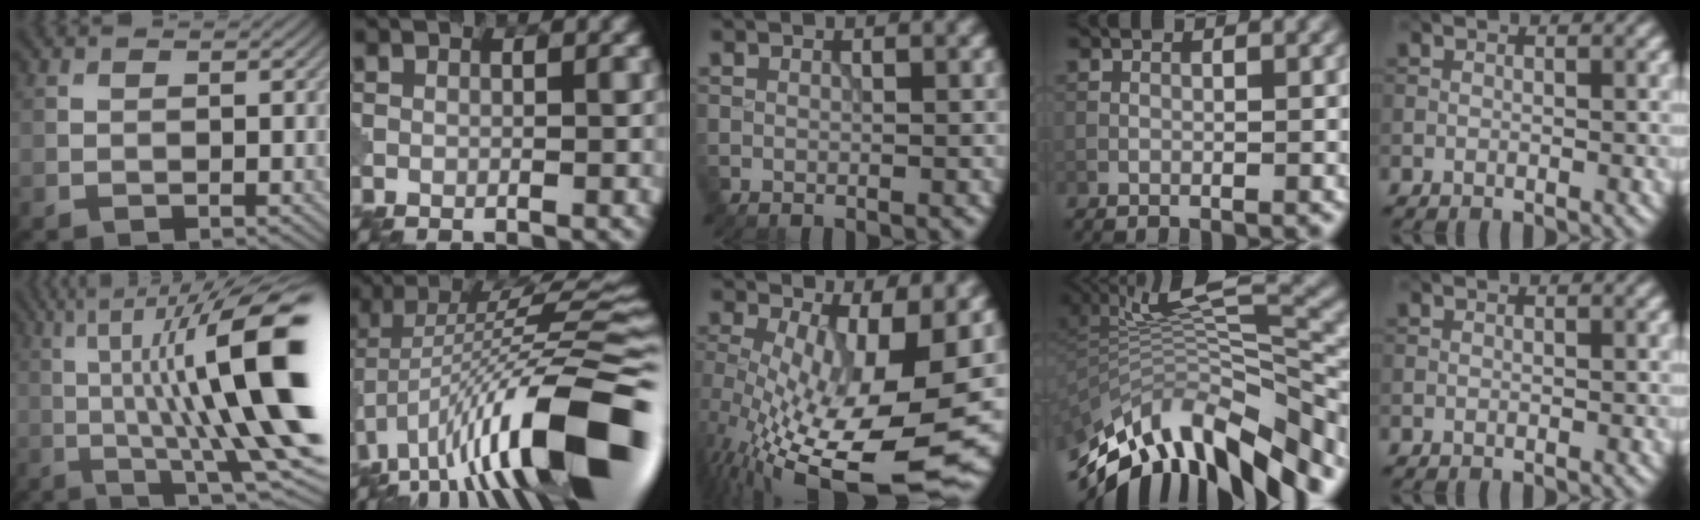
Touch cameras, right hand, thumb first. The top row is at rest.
{"thumb": {"total": 18.6, "force": [2.1, 4.7, 17.9], "torque": [-0.269, 0.034, 0.048]}, "index": {"total": 16.5, "force": [-6.3, 5.2, 14.3], "torque": [-0.218, 0.043, -0.122]}, "middle": {"total": 15.0, "force": [-1.9, 5.3, 13.9], "torque": [-0.242, -0.043, -0.012]}, "ring": {"total": 12.6, "force": [-5.2, 4.7, 10.5], "torque": [-0.198, 0.026, -0.087]}}